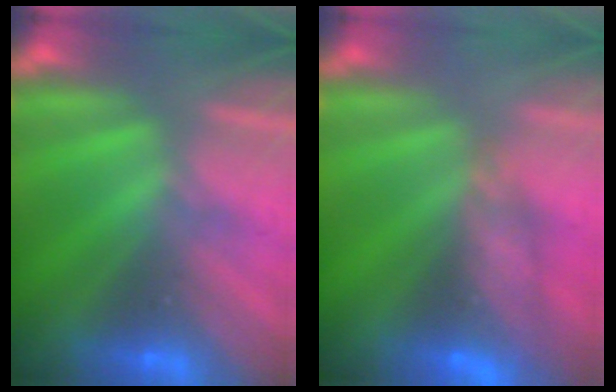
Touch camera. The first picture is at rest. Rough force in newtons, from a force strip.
{"total": 8.1}